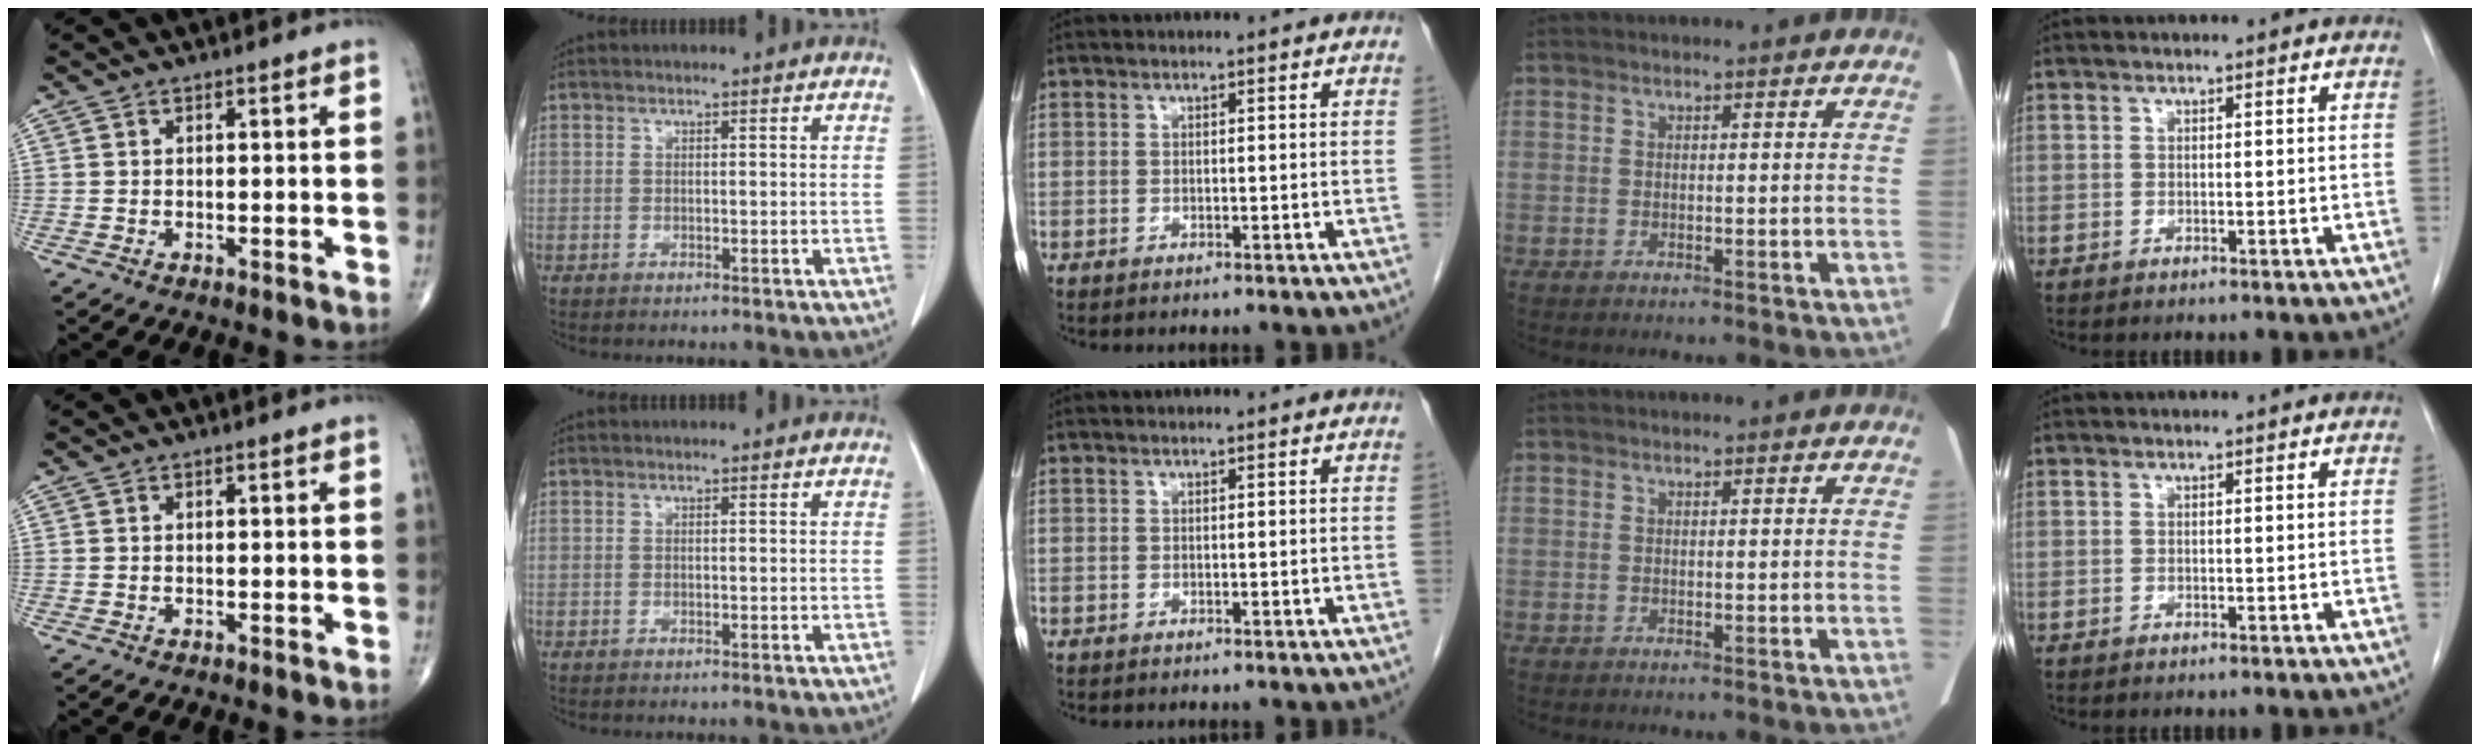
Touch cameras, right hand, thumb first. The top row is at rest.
{}